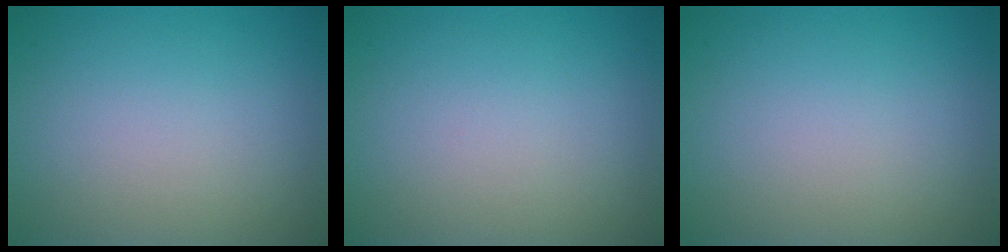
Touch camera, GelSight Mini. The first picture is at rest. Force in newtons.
{"total": 0.0}
{"total": 0.0}